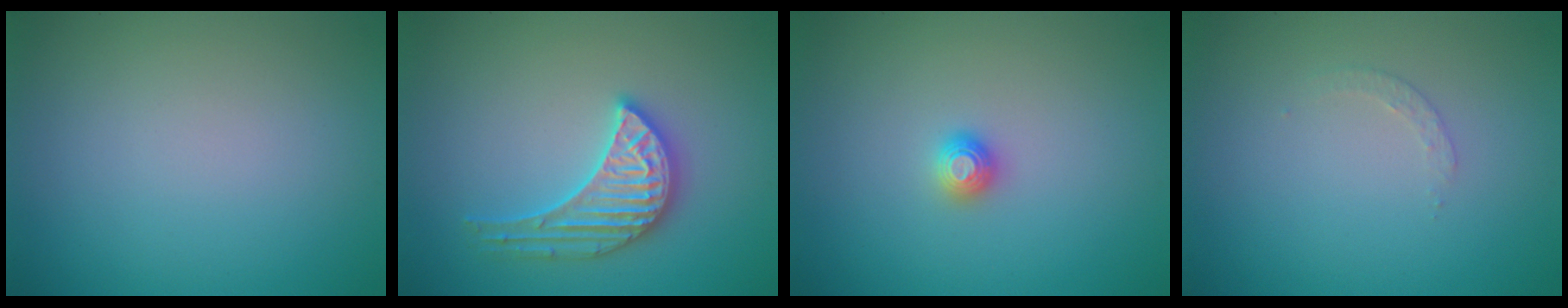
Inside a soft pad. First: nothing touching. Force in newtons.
{"total": 3.6, "press": 3.6, "slide": 0.4}
{"total": 1.2, "press": 1.1, "slide": 0.3}
{"total": 1.1, "press": 1.1, "slide": 0.3}